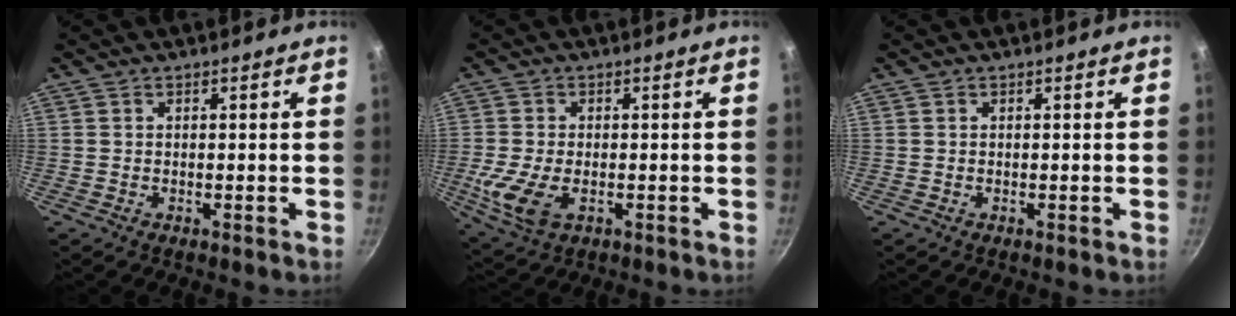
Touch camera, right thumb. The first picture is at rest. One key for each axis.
{"total": 8.2, "fx": -1.9, "fy": 4.8, "fz": 6.4, "tx": -0.139, "ty": -0.014, "tz": -0.032}
{"total": 0.0}